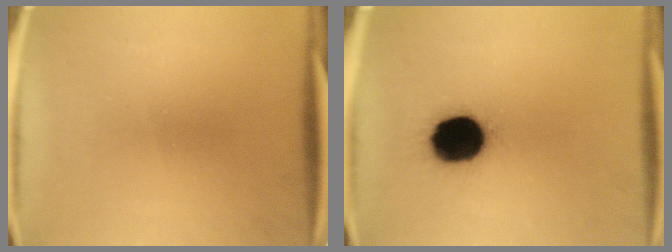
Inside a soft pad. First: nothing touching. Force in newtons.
{"total": 16.0}